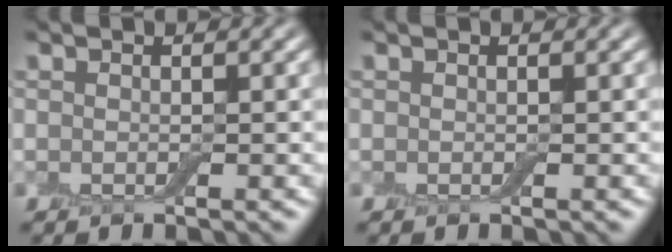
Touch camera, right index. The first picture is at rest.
{"total": 0.0}